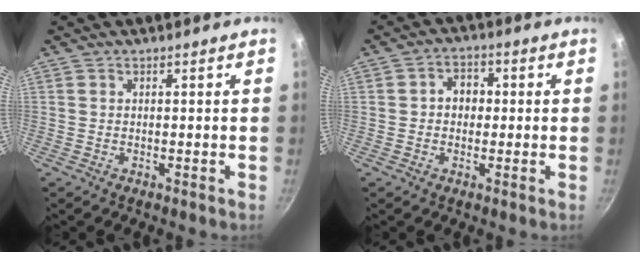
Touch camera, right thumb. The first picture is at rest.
{"total": 4.9, "force": [0.2, 4.0, 2.8], "torque": [-0.013, 0.011, -0.003]}